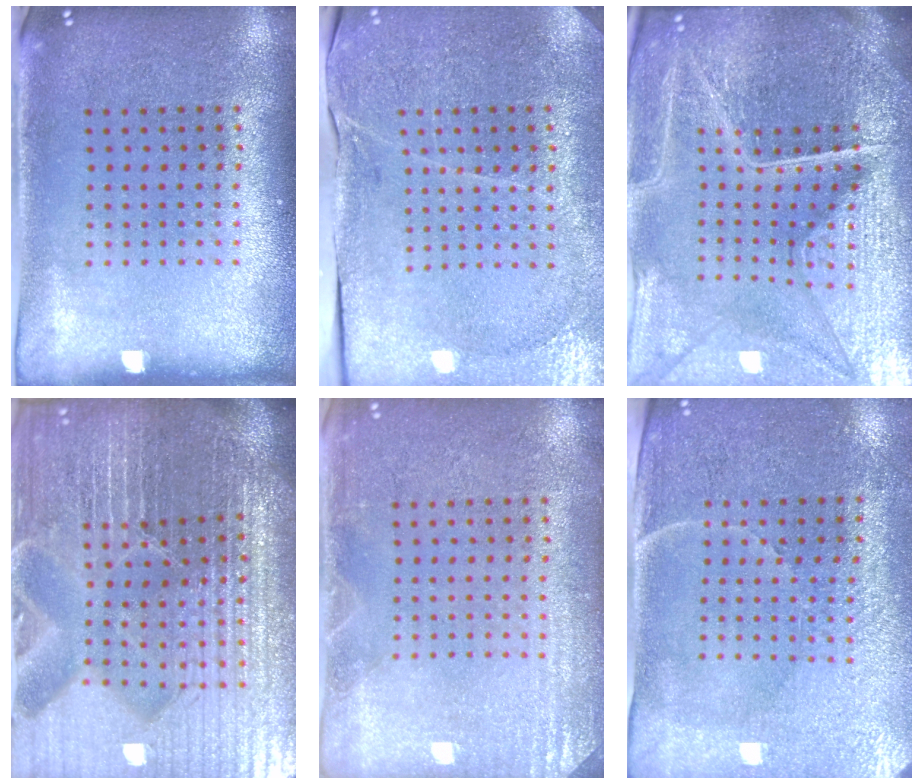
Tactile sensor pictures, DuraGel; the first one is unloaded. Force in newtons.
{"total": 3.3, "press": 3.3, "slide": 0.4}
{"total": 6.5, "press": 5.8, "slide": 3.0}
{"total": 7.2, "press": 6.3, "slide": 3.5}
{"total": 2.6, "press": 2.5, "slide": 0.4}
{"total": 3.4, "press": 3.3, "slide": 1.0}